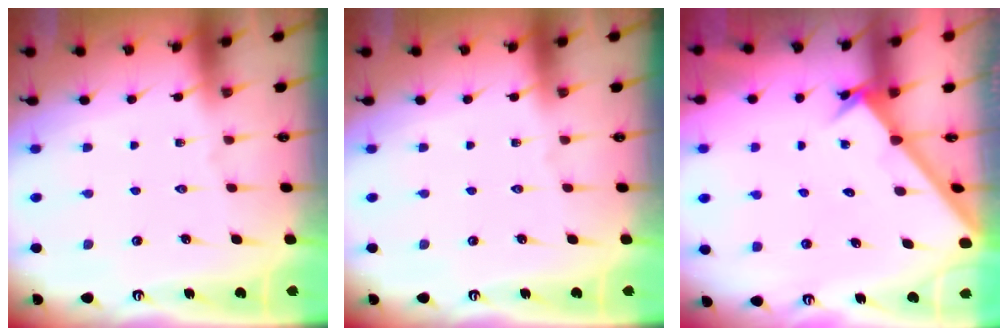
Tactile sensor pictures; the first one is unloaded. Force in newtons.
{"total": 0.0}
{"total": 2.1, "press": 2.1, "slide": 0.3}